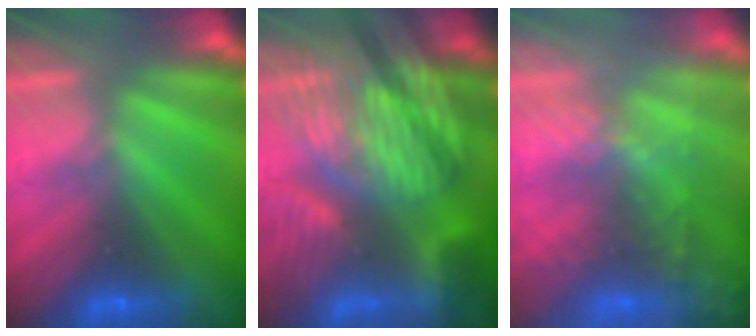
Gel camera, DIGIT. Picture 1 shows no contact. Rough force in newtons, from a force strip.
{"total": 8.1}
{"total": 9.6}